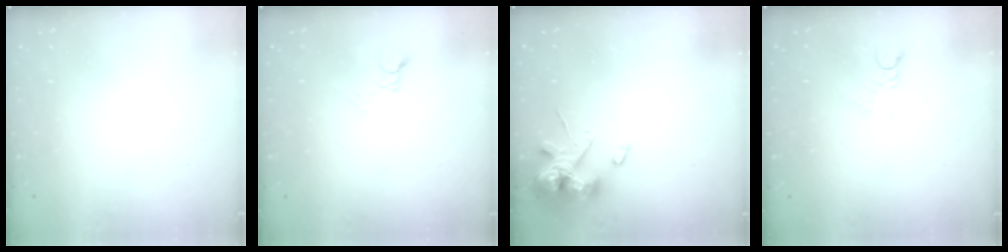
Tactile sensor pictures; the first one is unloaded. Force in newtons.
{"total": 6.1, "press": 6.1, "slide": 0.6}
{"total": 13.9, "press": 13.7, "slide": 2.1}
{"total": 1.3, "press": 1.3, "slide": 0.2}